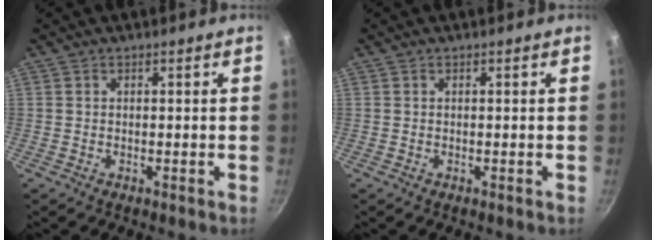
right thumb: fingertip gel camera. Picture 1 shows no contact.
{"total": 0.0}